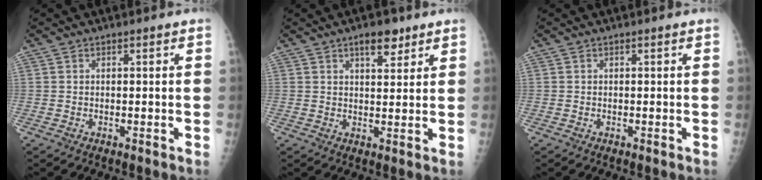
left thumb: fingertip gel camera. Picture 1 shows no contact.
{"total": 5.2, "force": [3.3, 2.3, 3.2], "torque": [-0.032, -0.018, 0.049]}
{"total": 0.0}